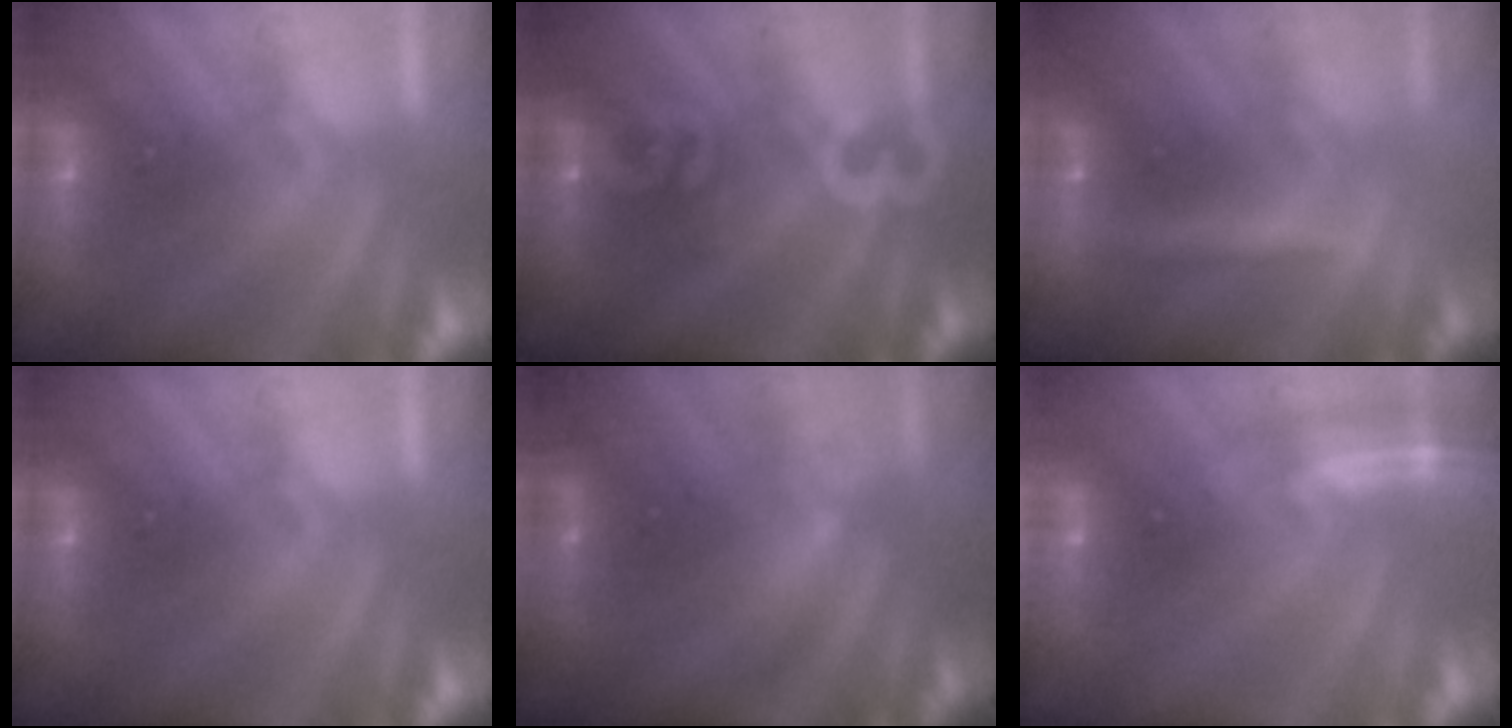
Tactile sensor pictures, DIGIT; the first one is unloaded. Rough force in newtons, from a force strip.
{"total": 3.3}
{"total": 2.0}
{"total": 0.0}
{"total": 1.6}
{"total": 1.8}